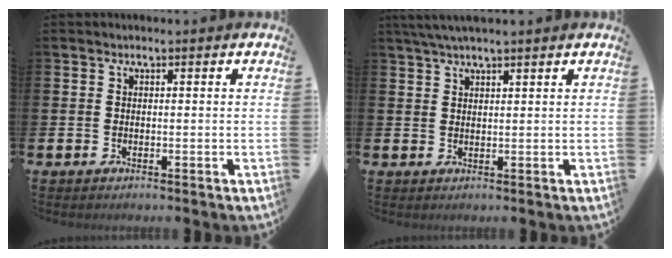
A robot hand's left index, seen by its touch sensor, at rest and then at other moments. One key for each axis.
{"total": 2.8, "fx": 2.4, "fy": 0.2, "fz": 1.5, "tx": -0.037, "ty": 0.001, "tz": 0.046}